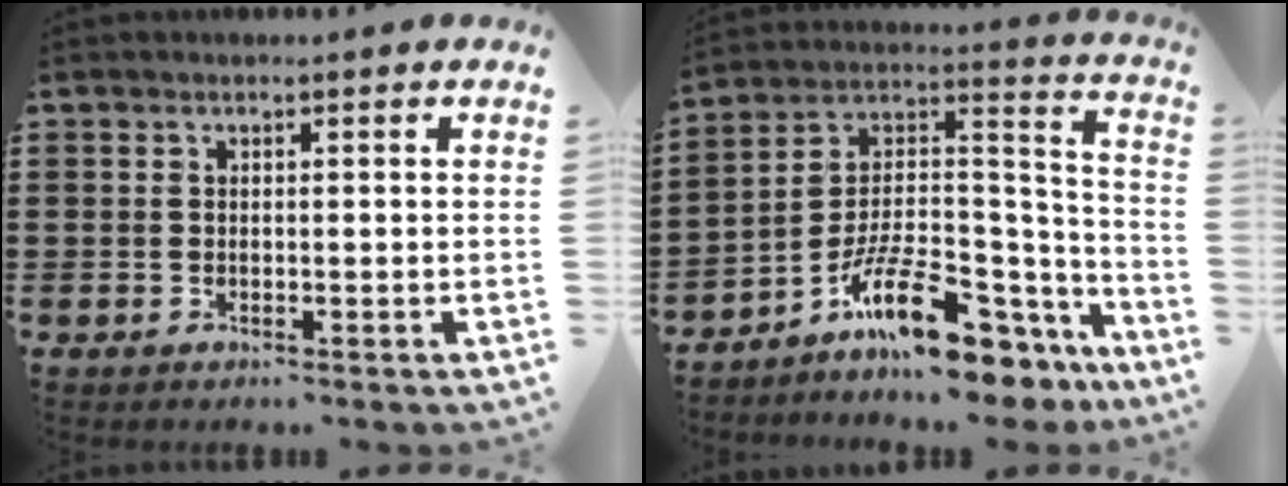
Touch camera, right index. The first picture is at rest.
{"total": 13.2, "force": [-9.8, 3.9, 7.9], "torque": [-0.133, 0.026, -0.180]}